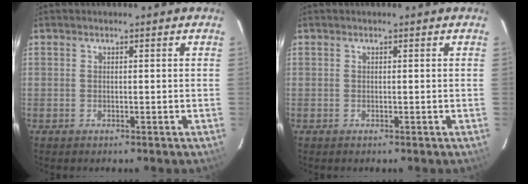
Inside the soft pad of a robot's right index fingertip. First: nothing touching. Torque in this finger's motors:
{"motor_torque": [0.00, 0.00, 0.01, 0.00]}